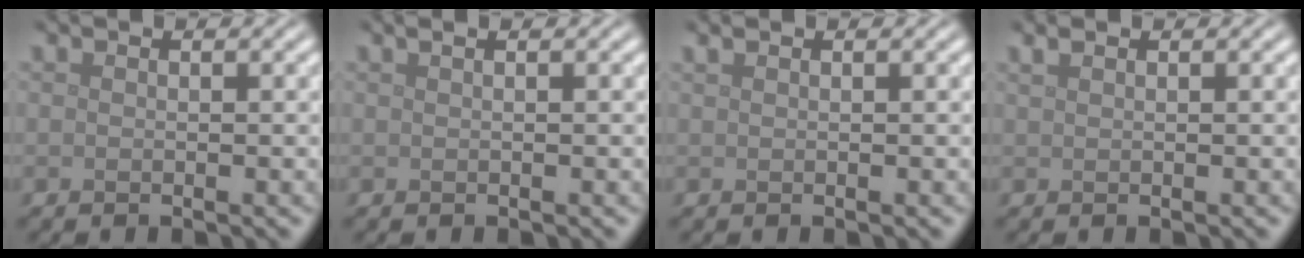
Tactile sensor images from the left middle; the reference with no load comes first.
{"total": 1.1, "force": [0.6, 0.5, 0.8], "torque": [-0.008, 0.000, 0.004]}
{"total": 0.6, "force": [0.5, 0.2, 0.3], "torque": [-0.008, 0.006, 0.010]}
{"total": 0.9, "force": [0.7, 0.3, 0.5], "torque": [-0.010, 0.005, 0.014]}